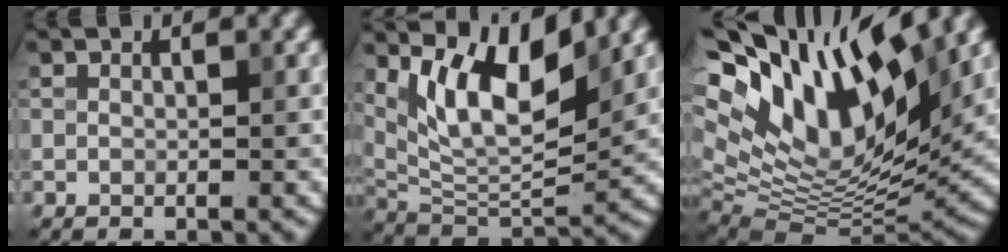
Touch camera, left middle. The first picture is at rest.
{"total": 8.6, "force": [4.0, 3.1, 6.9], "torque": [-0.124, -0.013, 0.078]}
{"total": 15.5, "force": [7.4, 6.6, 11.9], "torque": [-0.235, 0.023, 0.126]}